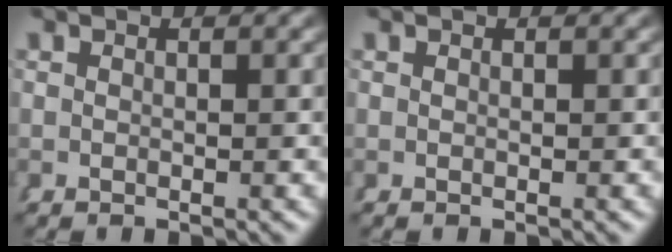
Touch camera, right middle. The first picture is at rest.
{"total": 0.0}